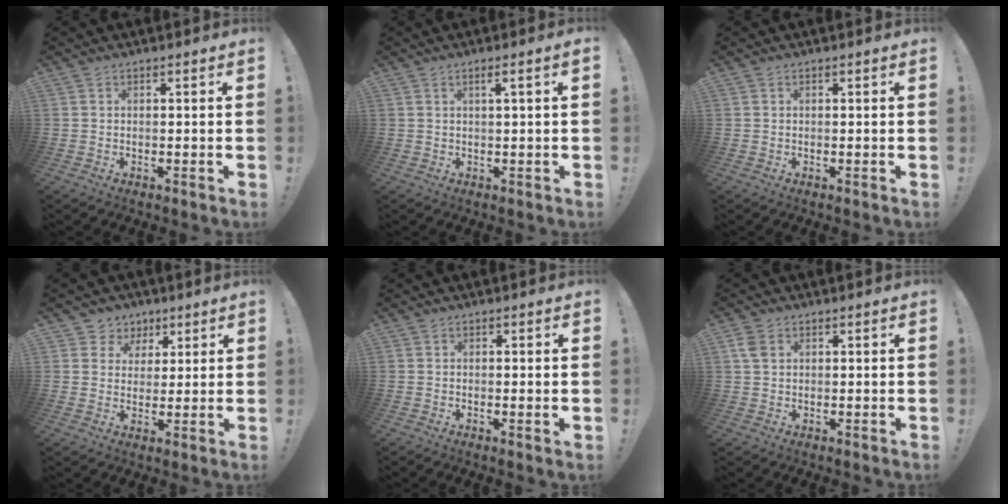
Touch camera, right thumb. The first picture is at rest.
{"total": 2.7, "force": [0.7, -0.2, 2.6], "torque": [-0.042, -0.002, 0.007]}
{"total": 0.0}
{"total": 5.9, "force": [2.2, 5.4, 0.5], "torque": [-0.014, -0.012, 0.048]}
{"total": 1.1, "force": [0.0, -0.1, 1.1], "torque": [-0.014, -0.002, -0.001]}
{"total": 3.6, "force": [1.5, 2.3, 2.3], "torque": [-0.041, 0.003, 0.028]}